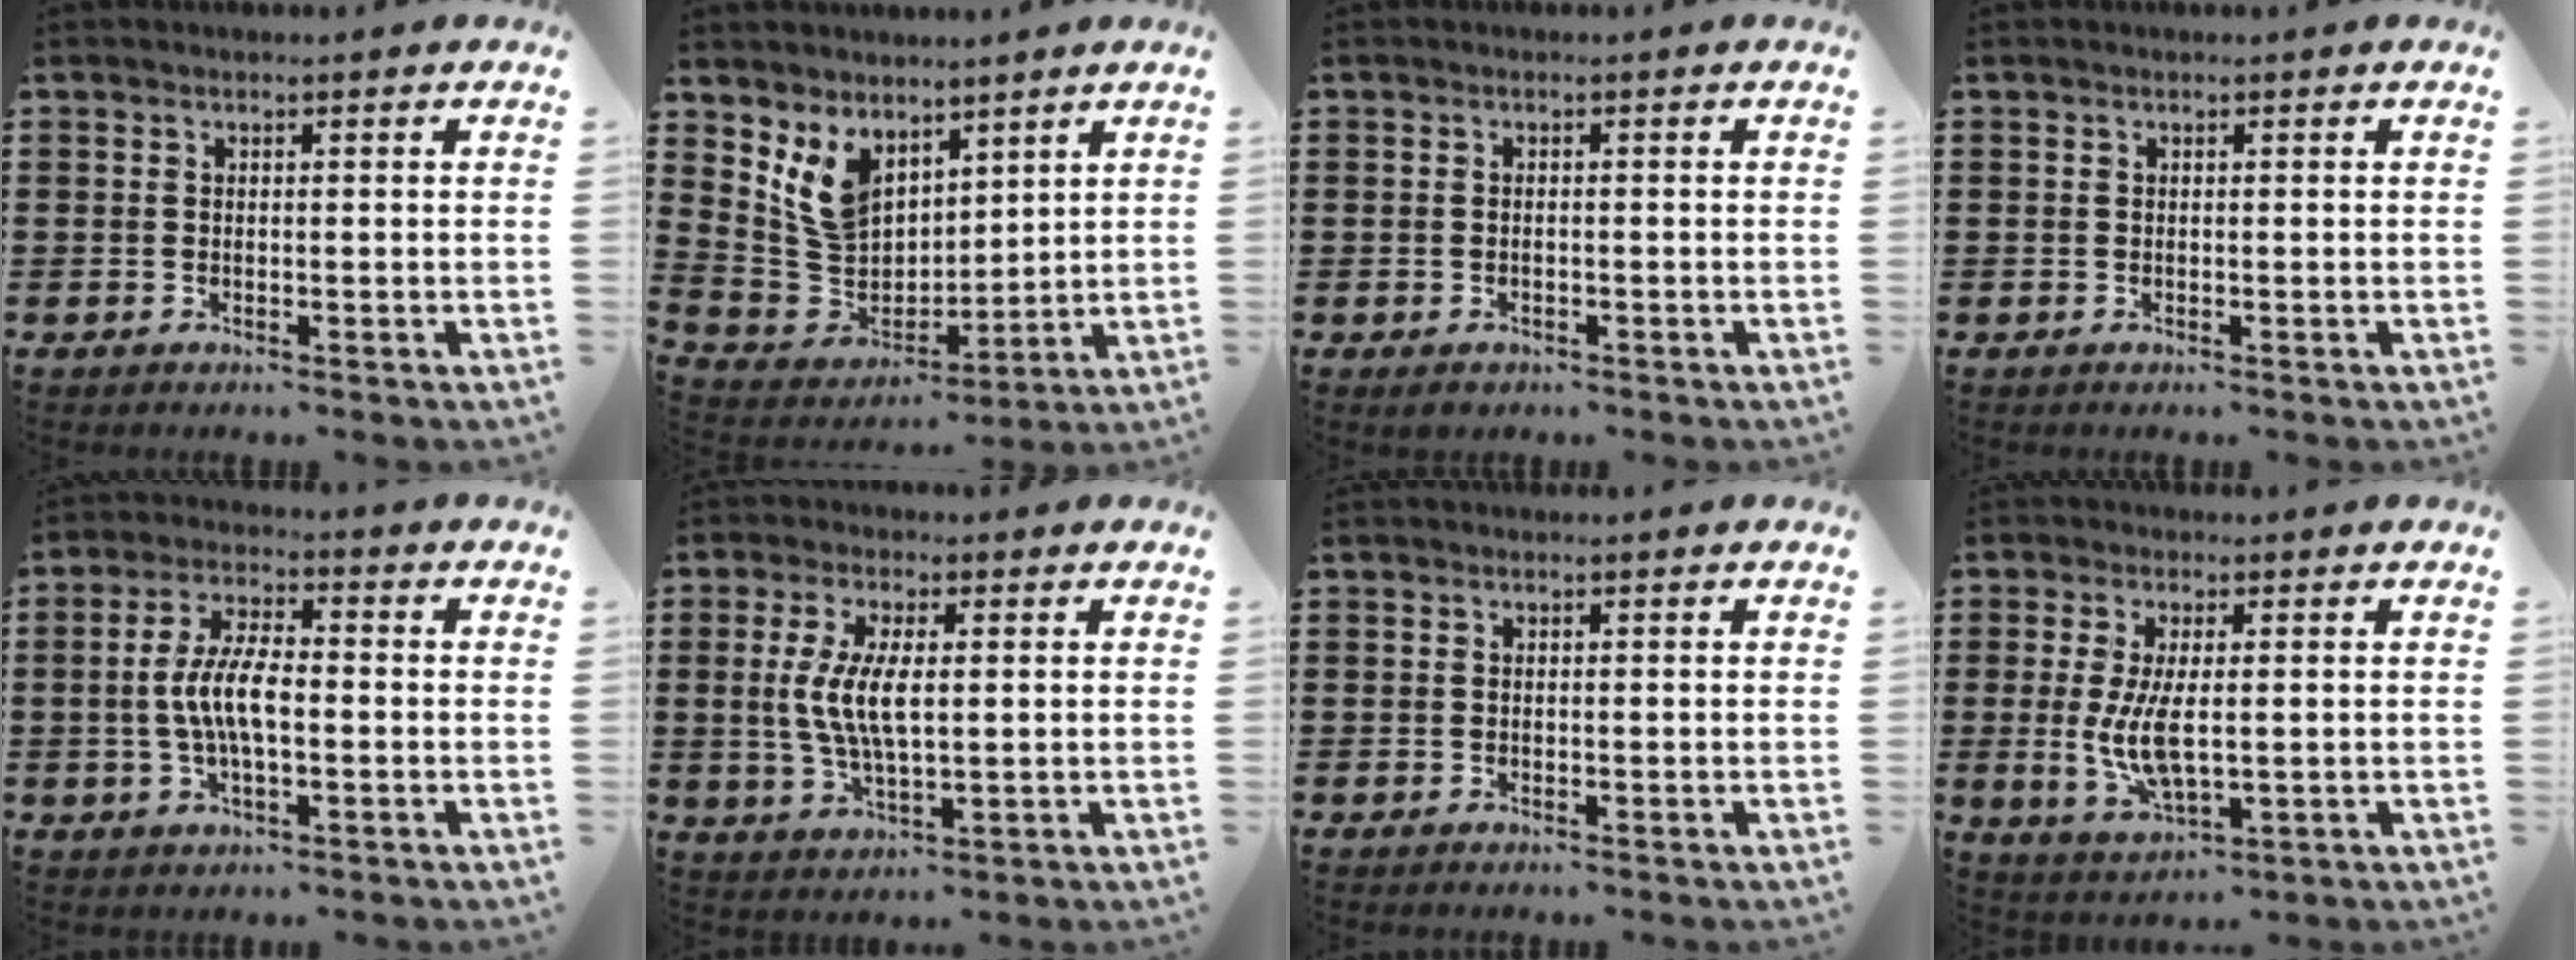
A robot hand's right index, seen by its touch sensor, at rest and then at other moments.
{"total": 8.2, "force": [4.7, 6.1, 2.9], "torque": [-0.097, -0.013, 0.094]}
{"total": 0.0}
{"total": 0.0}
{"total": 7.4, "force": [-0.8, 2.8, 6.8], "torque": [-0.148, -0.002, -0.021]}
{"total": 6.9, "force": [0.7, 2.2, 6.6], "torque": [-0.140, 0.000, 0.008]}
{"total": 0.0}
{"total": 7.6, "force": [-0.1, 2.9, 7.0], "torque": [-0.154, -0.008, -0.004]}